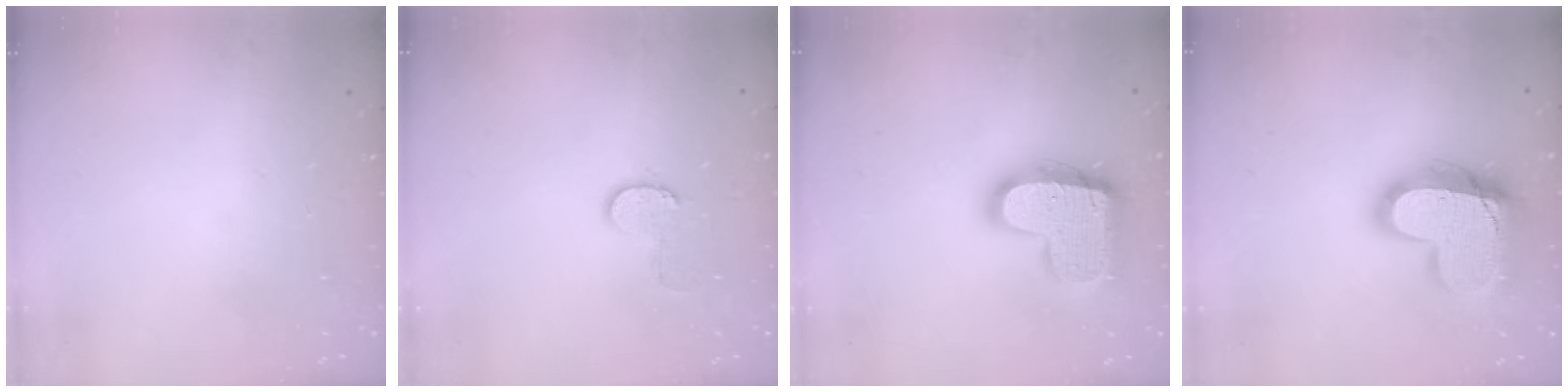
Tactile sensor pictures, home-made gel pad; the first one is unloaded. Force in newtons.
{"total": 6.4, "press": 6.4, "slide": 0.6}
{"total": 19.3, "press": 19.3, "slide": 1.3}
{"total": 19.3, "press": 19.2, "slide": 1.6}